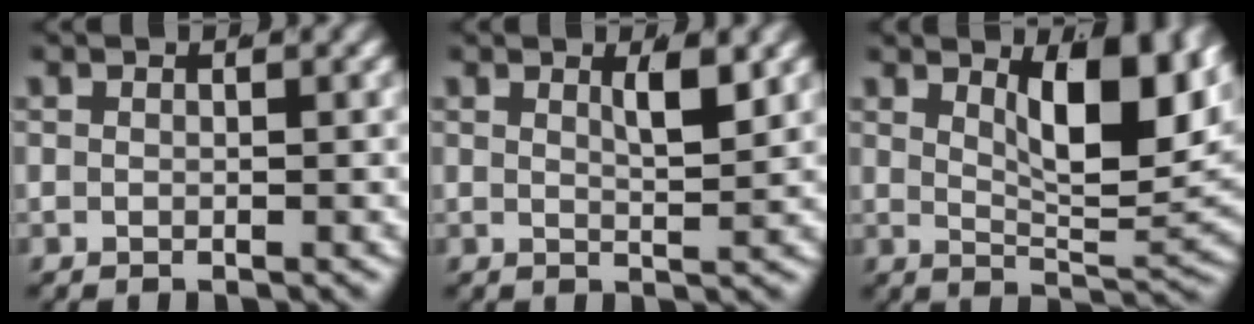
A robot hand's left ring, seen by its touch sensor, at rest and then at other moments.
{"total": 2.0, "force": [1.1, -0.4, 1.7], "torque": [-0.027, -0.015, 0.027]}
{"total": 8.0, "force": [3.6, 2.1, 6.8], "torque": [-0.094, -0.017, 0.065]}